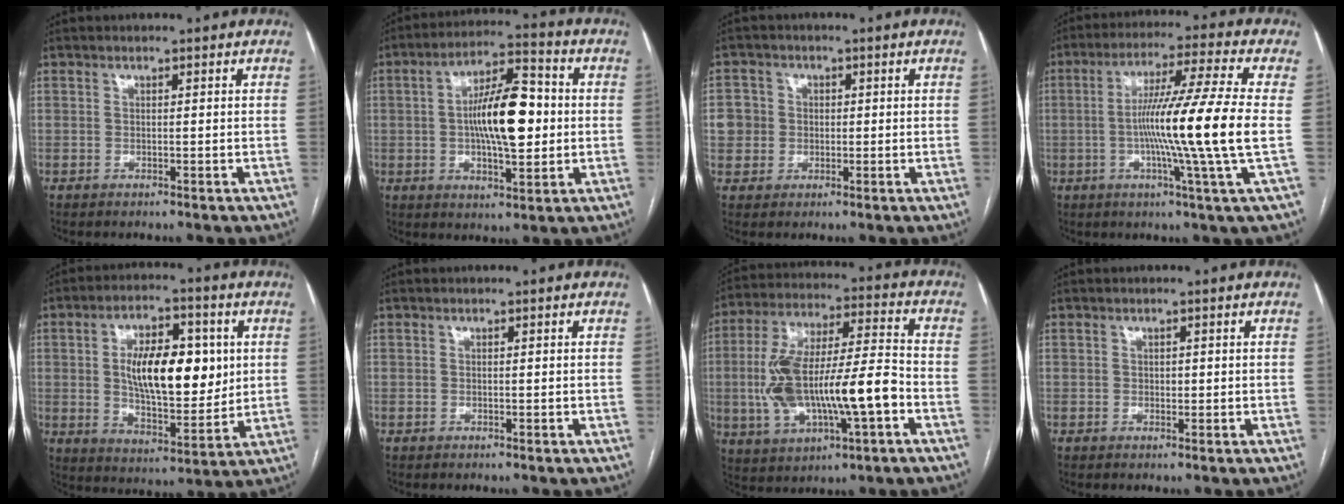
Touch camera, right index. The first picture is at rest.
{"total": 12.0, "force": [0.1, 3.7, 11.4], "torque": [-0.200, 0.019, 0.002]}
{"total": 5.1, "force": [0.2, 5.0, 0.9], "torque": [-0.017, 0.014, 0.005]}
{"total": 15.3, "force": [-1.5, -2.7, 14.9], "torque": [-0.259, -0.015, -0.034]}
{"total": 14.7, "force": [2.4, 6.2, 13.1], "torque": [-0.221, 0.010, 0.044]}
{"total": 0.0}
{"total": 18.1, "force": [-3.7, 4.6, 17.1], "torque": [-0.335, 0.019, -0.053]}
{"total": 0.7, "force": [0.0, 0.5, 0.4], "torque": [-0.005, 0.001, 0.001]}